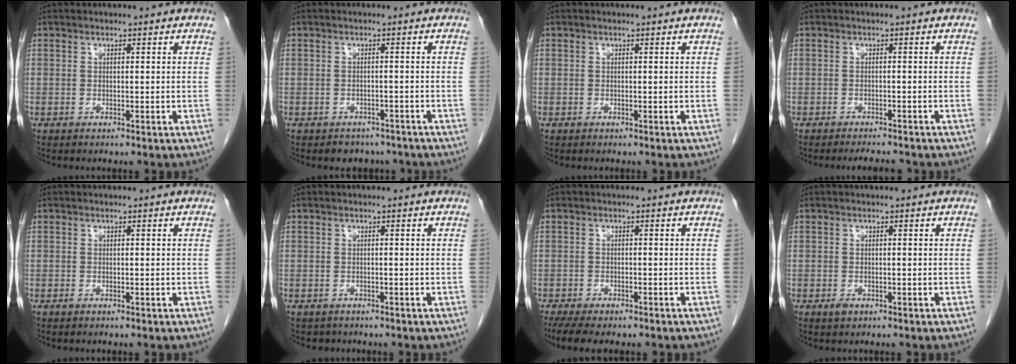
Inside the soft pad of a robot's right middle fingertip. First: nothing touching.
{"total": 3.9, "force": [-3.3, 2.0, 0.1], "torque": [-0.002, 0.006, -0.042]}
{"total": 0.0}
{"total": 3.1, "force": [-3.0, 0.3, 0.9], "torque": [-0.016, -0.009, -0.041]}
{"total": 0.0}
{"total": 1.3, "force": [-1.1, 0.7, -0.1], "torque": [-0.013, -0.002, -0.015]}
{"total": 7.7, "force": [-6.0, 2.1, 4.3], "torque": [-0.068, -0.014, -0.090]}
{"total": 0.9, "force": [-0.5, 0.5, 0.6], "torque": [-0.010, 0.000, -0.003]}